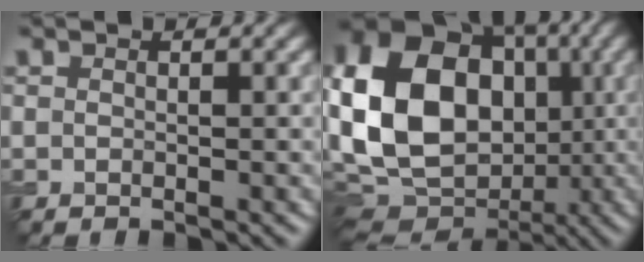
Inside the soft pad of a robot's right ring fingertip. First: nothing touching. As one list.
[{"total": 16.8, "force": [-0.5, 13.0, 10.6], "torque": [-0.224, 0.007, -0.002]}]